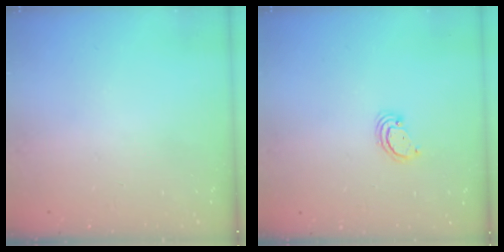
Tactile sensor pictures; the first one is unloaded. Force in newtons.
{"total": 2.3, "press": 2.3, "slide": 0.2}